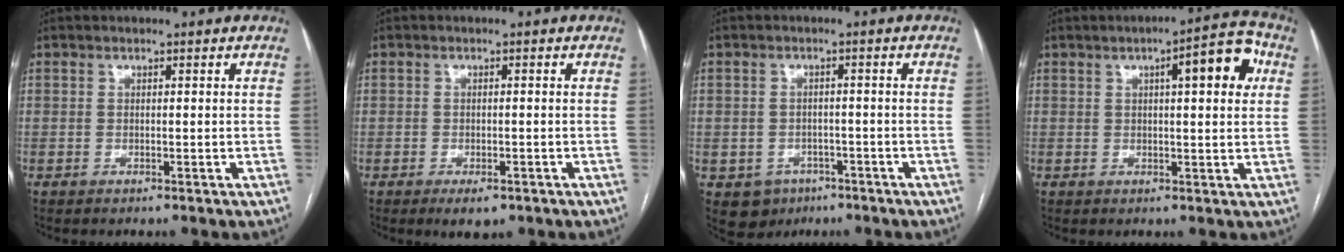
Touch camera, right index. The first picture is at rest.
{"total": 3.1, "force": [-1.9, 1.5, 2.0], "torque": [-0.028, -0.003, -0.020]}
{"total": 4.9, "force": [-2.5, 4.1, 1.0], "torque": [-0.012, 0.007, -0.029]}
{"total": 8.7, "force": [2.7, 1.7, 8.1], "torque": [-0.108, 0.021, 0.031]}